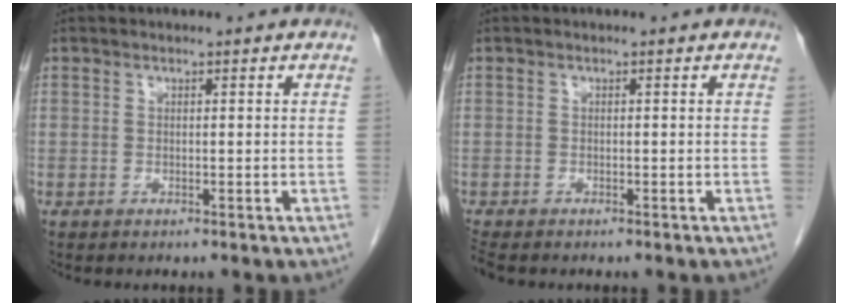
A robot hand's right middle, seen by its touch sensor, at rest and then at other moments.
{"total": 1.7, "force": [-1.5, 0.5, 0.7], "torque": [-0.019, -0.007, -0.025]}